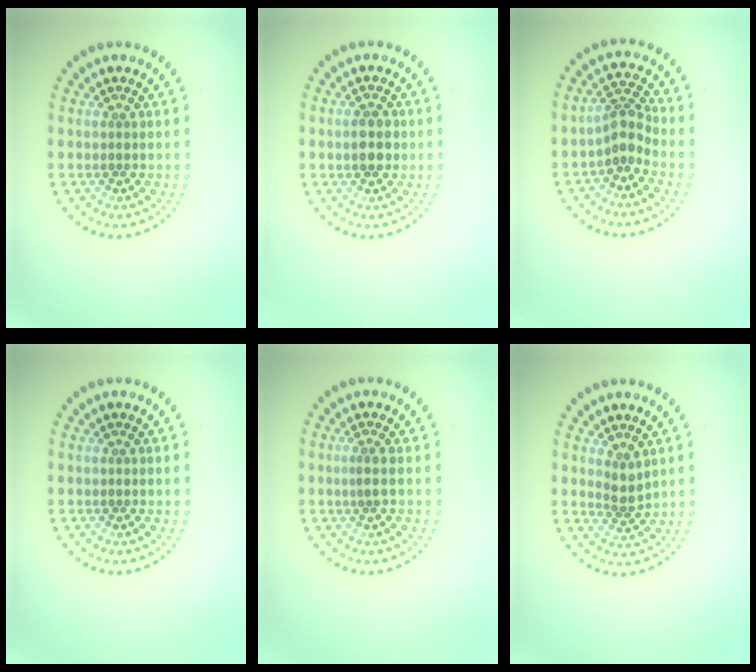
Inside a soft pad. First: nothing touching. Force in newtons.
{"total": 2.9, "press": 2.9, "slide": 0.0}
{"total": 2.5, "press": 1.9, "slide": 1.6}
{"total": 0.0}
{"total": 0.8, "press": 0.5, "slide": 0.6}
{"total": 1.8, "press": 1.4, "slide": 1.1}